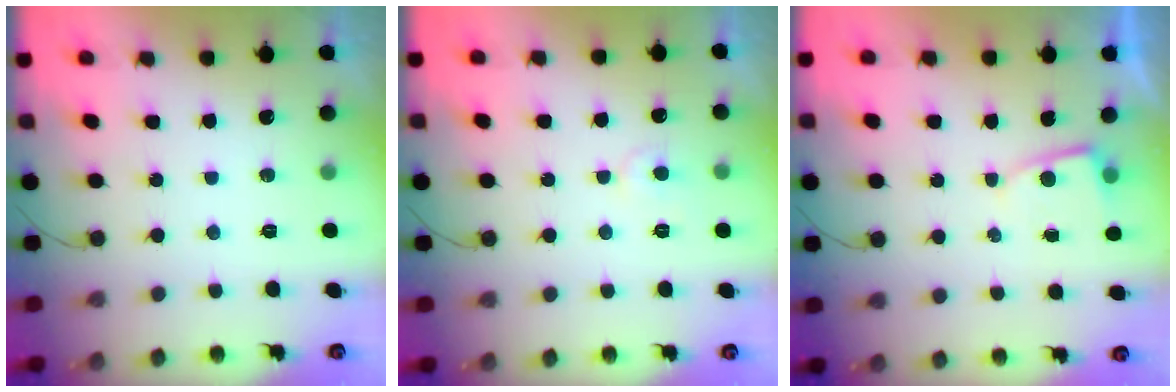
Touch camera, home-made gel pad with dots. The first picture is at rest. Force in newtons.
{"total": 4.5, "press": 4.4, "slide": 0.4}
{"total": 2.0, "press": 2.0, "slide": 0.2}